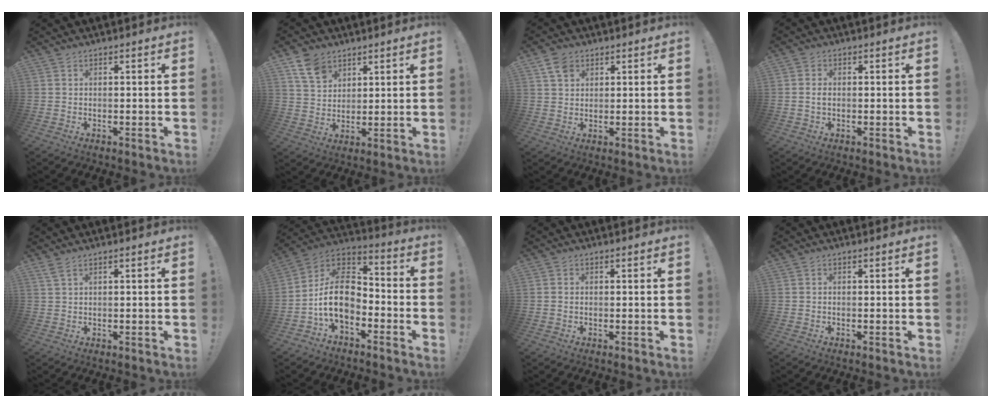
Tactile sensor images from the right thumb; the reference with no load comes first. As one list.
[{"total": 8.8, "force": [5.5, 6.0, 3.3], "torque": [-0.050, -0.027, 0.108]}, {"total": 5.0, "force": [2.9, 3.5, 2.1], "torque": [-0.031, -0.007, 0.054]}, {"total": 1.7, "force": [-0.1, 1.2, 1.2], "torque": [-0.014, 0.003, -0.003]}, {"total": 2.0, "force": [1.2, 0.3, 1.6], "torque": [-0.036, 0.001, 0.022]}, {"total": 15.7, "force": [-4.3, 10.5, 10.9], "torque": [-0.196, 0.024, -0.067]}, {"total": 0.6, "force": [0.1, 0.6, 0.1], "torque": [-0.001, 0.002, 0.003]}, {"total": 0.0}]